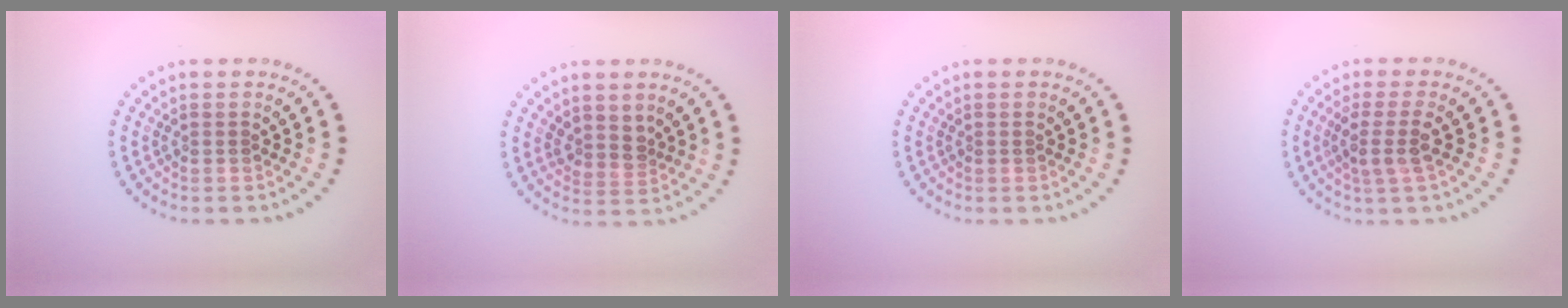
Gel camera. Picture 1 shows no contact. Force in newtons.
{"total": 1.9, "press": 1.5, "slide": 1.2}
{"total": 0.0}
{"total": 2.5, "press": 2.0, "slide": 1.6}